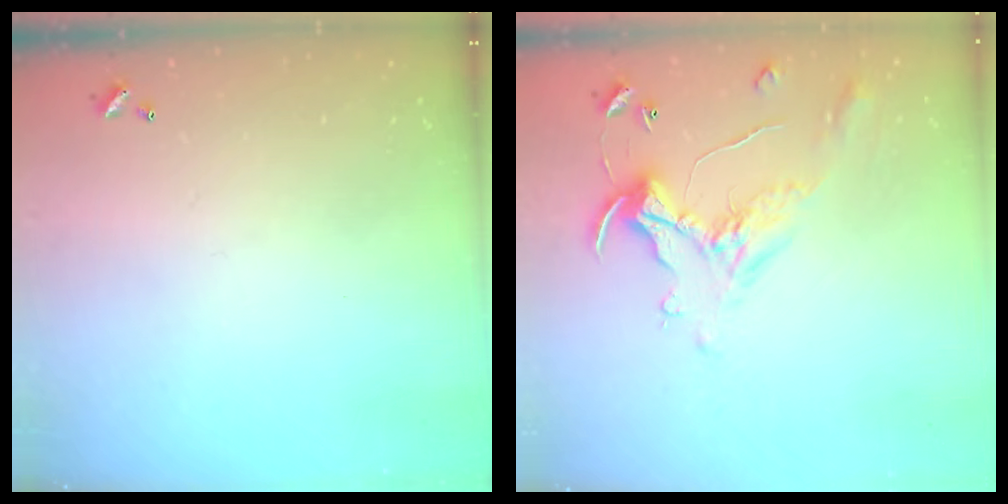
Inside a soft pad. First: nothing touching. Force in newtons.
{"total": 1.1, "press": 0.8, "slide": 0.9}